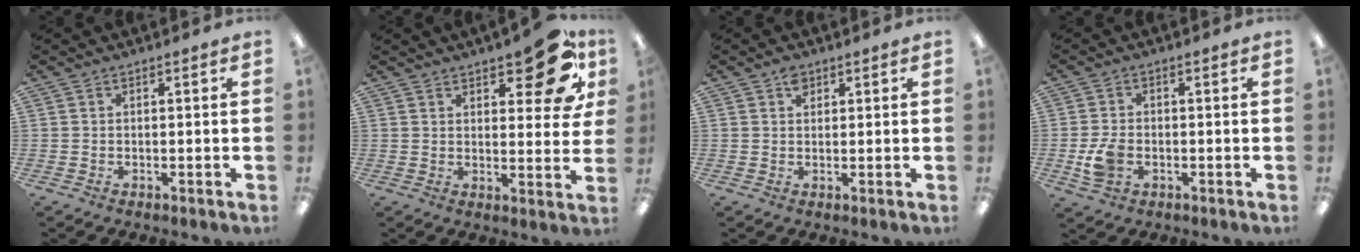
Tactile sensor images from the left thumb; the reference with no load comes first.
{"total": 13.6, "force": [8.6, 5.4, 9.1], "torque": [-0.102, -0.051, 0.140]}
{"total": 2.2, "force": [1.3, 1.4, 1.0], "torque": [-0.013, -0.002, 0.023]}
{"total": 5.6, "force": [-1.3, 3.9, 3.9], "torque": [-0.081, -0.001, -0.028]}